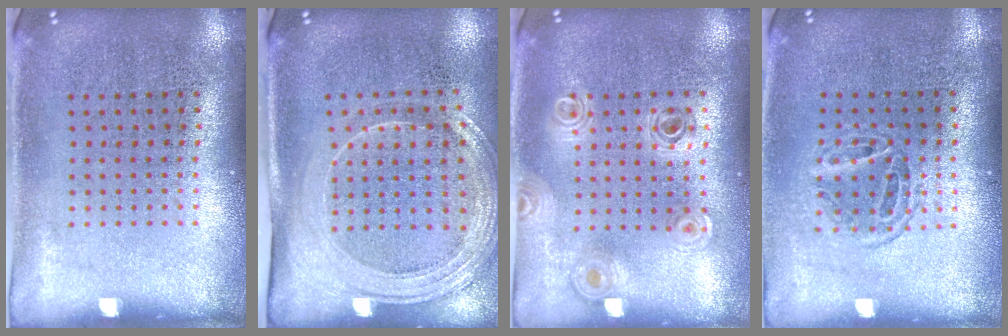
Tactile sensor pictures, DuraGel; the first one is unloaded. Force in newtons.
{"total": 2.1, "press": 1.8, "slide": 1.1}
{"total": 0.9, "press": 0.9, "slide": 0.2}
{"total": 1.3, "press": 1.1, "slide": 0.7}